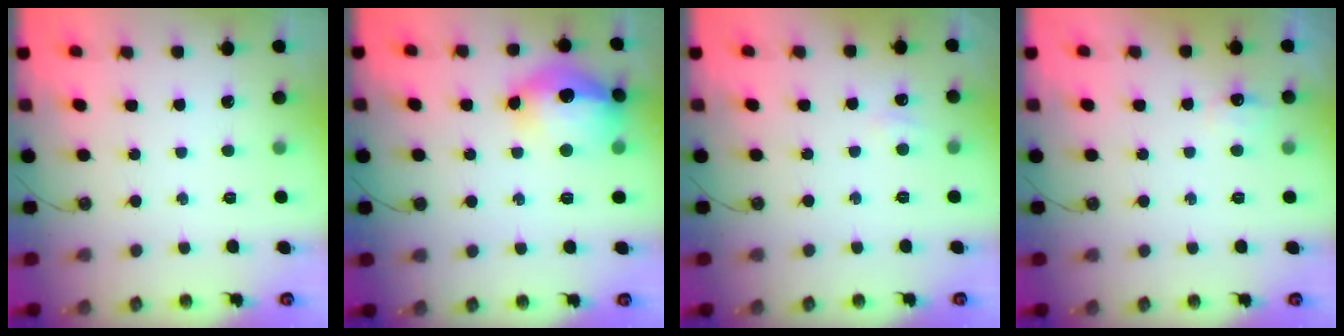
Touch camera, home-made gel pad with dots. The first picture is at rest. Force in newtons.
{"total": 16.5, "press": 16.4, "slide": 1.4}
{"total": 3.5, "press": 3.4, "slide": 0.5}
{"total": 5.0, "press": 4.9, "slide": 0.8}